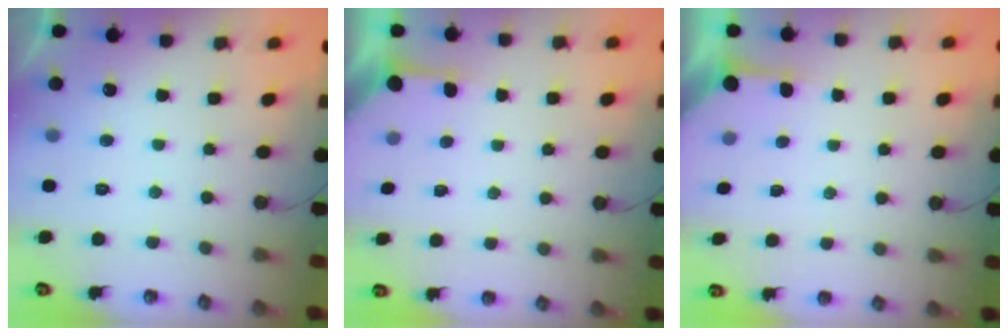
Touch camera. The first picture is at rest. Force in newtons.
{"total": 2.4, "press": 2.4, "slide": 0.4}
{"total": 2.4, "press": 2.4, "slide": 0.4}